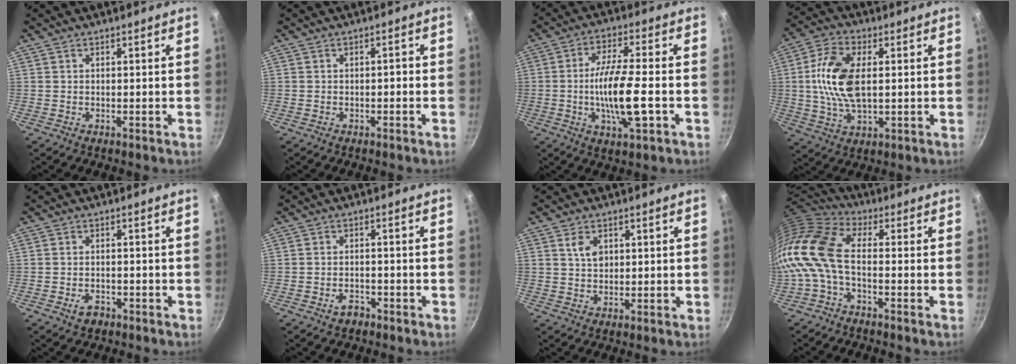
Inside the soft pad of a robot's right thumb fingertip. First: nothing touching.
{"total": 1.1, "force": [-0.4, 0.5, 0.8], "torque": [-0.010, 0.007, -0.004]}
{"total": 12.3, "force": [-2.6, 2.9, 11.7], "torque": [-0.213, 0.012, -0.052]}
{"total": 12.7, "force": [1.3, 6.7, 10.7], "torque": [-0.207, 0.010, 0.021]}
{"total": 2.6, "force": [-1.5, 1.6, 1.4], "torque": [-0.021, 0.013, -0.021]}
{"total": 2.5, "force": [-1.7, 1.3, 1.2], "torque": [-0.012, 0.018, -0.024]}
{"total": 3.6, "force": [1.4, 2.4, 2.3], "torque": [-0.028, -0.004, 0.026]}
{"total": 12.9, "force": [-2.1, 6.7, 10.9], "torque": [-0.228, 0.026, -0.062]}